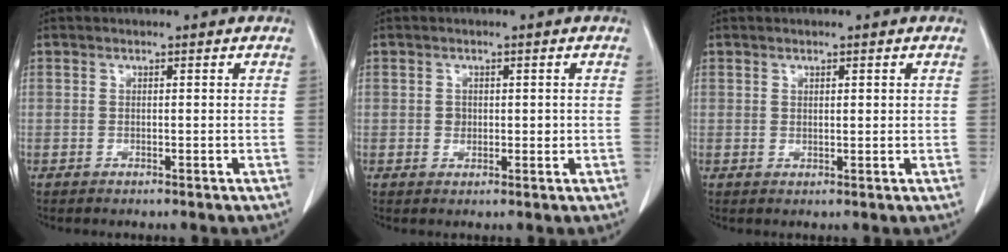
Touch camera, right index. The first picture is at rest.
{"total": 2.1, "force": [0.1, 1.7, 1.3], "torque": [-0.021, 0.002, 0.003]}
{"total": 1.3, "force": [0.5, 0.6, 1.1], "torque": [-0.020, -0.003, 0.008]}